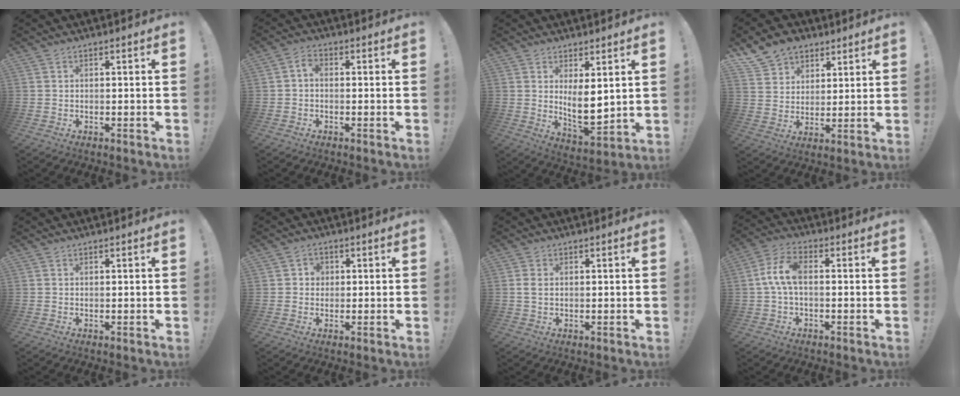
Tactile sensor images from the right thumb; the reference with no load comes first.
{"total": 2.4, "force": [-0.6, 1.5, 1.7], "torque": [-0.036, 0.012, -0.011]}
{"total": 9.3, "force": [2.2, 4.1, 8.0], "torque": [-0.124, -0.033, 0.046]}
{"total": 10.5, "force": [6.9, 7.4, 2.8], "torque": [-0.053, -0.040, 0.139]}
{"total": 0.0}
{"total": 3.0, "force": [0.2, 2.9, 0.9], "torque": [-0.013, 0.003, 0.002]}
{"total": 1.7, "force": [0.3, 1.1, 1.4], "torque": [-0.026, 0.003, 0.006]}
{"total": 8.3, "force": [0.1, 4.1, 7.2], "torque": [-0.151, 0.007, 0.007]}